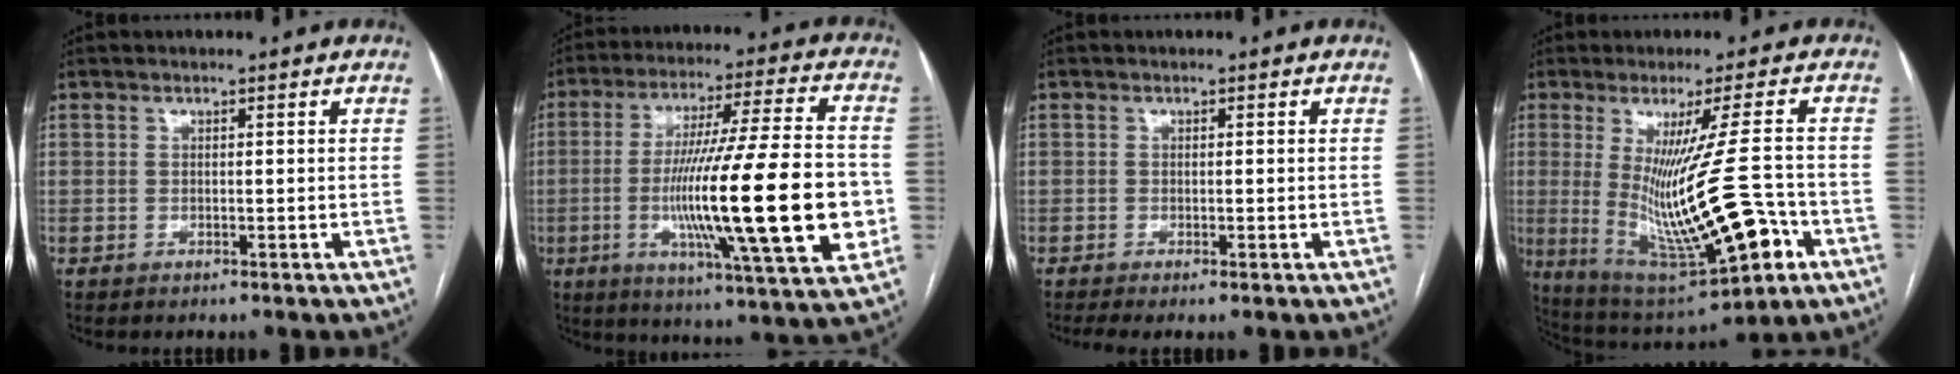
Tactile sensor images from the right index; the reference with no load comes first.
{"total": 24.7, "force": [-4.1, 1.4, 24.3], "torque": [-0.385, -0.015, -0.071]}
{"total": 1.8, "force": [-1.1, 0.1, 1.4], "torque": [-0.029, -0.006, -0.023]}
{"total": 19.0, "force": [-3.8, 2.2, 18.4], "torque": [-0.336, -0.035, -0.041]}